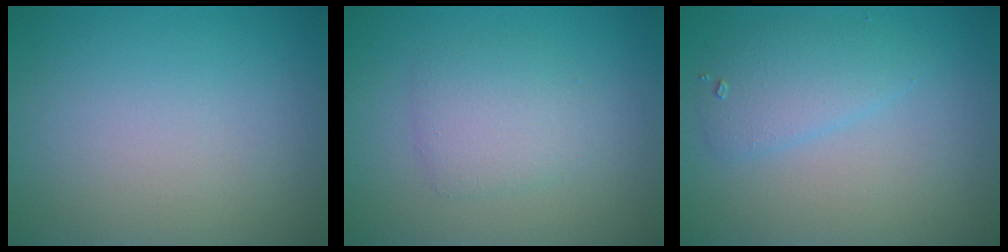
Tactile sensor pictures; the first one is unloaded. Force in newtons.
{"total": 2.7, "press": 2.7, "slide": 0.1}
{"total": 2.6, "press": 2.6, "slide": 0.2}